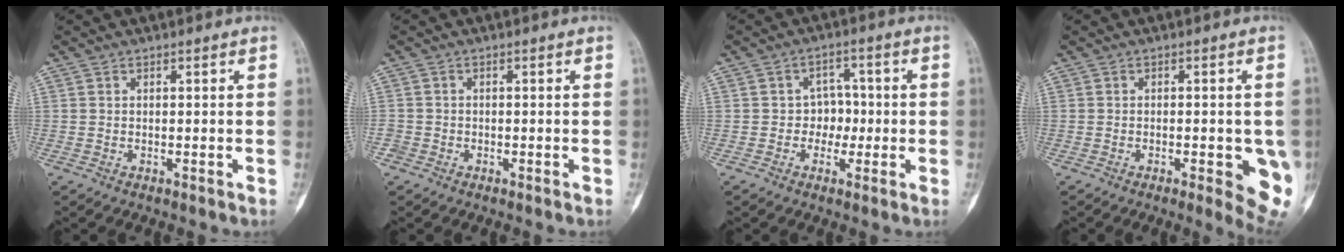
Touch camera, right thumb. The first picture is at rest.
{"total": 2.0, "force": [-1.1, 1.6, 0.1], "torque": [0.007, 0.008, -0.027]}
{"total": 5.1, "force": [-0.9, 4.4, 2.6], "torque": [0.008, 0.018, -0.022]}
{"total": 9.5, "force": [-2.5, 3.2, 8.6], "torque": [-0.085, -0.010, -0.025]}